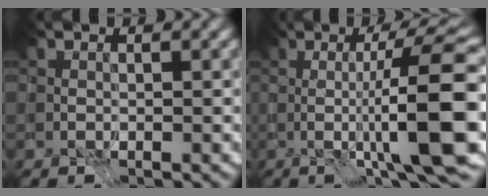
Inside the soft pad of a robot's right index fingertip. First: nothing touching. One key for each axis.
{"total": 9.1, "fx": -2.0, "fy": -0.9, "fz": 8.8, "tx": -0.115, "ty": -0.003, "tz": -0.022}